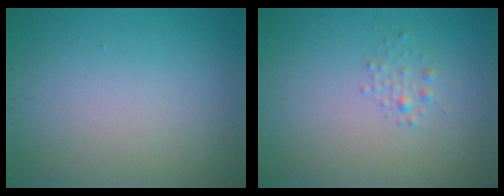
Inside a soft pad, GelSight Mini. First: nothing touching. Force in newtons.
{"total": 1.0, "press": 1.0, "slide": 0.0}